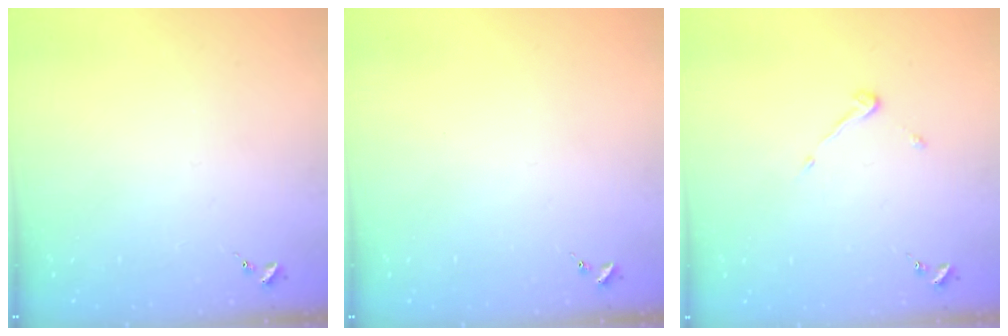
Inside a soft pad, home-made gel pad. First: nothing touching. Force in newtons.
{"total": 0.0}
{"total": 3.6, "press": 3.6, "slide": 0.2}